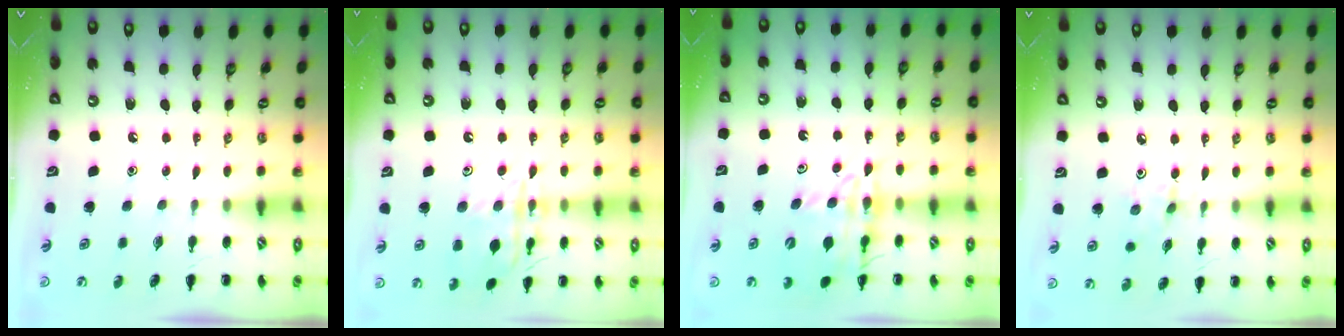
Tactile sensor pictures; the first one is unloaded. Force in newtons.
{"total": 13.7, "press": 13.7, "slide": 0.6}
{"total": 13.5, "press": 13.1, "slide": 3.3}
{"total": 3.0, "press": 2.8, "slide": 0.9}